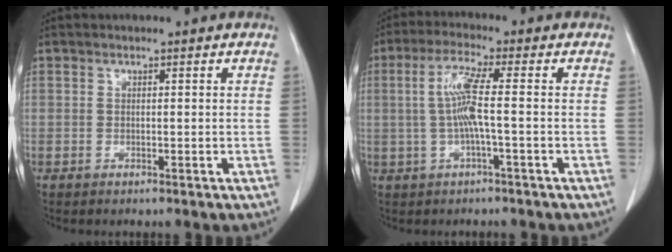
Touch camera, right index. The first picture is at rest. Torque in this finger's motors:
{"motor_torque": [1.01, 0.06, 0.58, 0.16]}